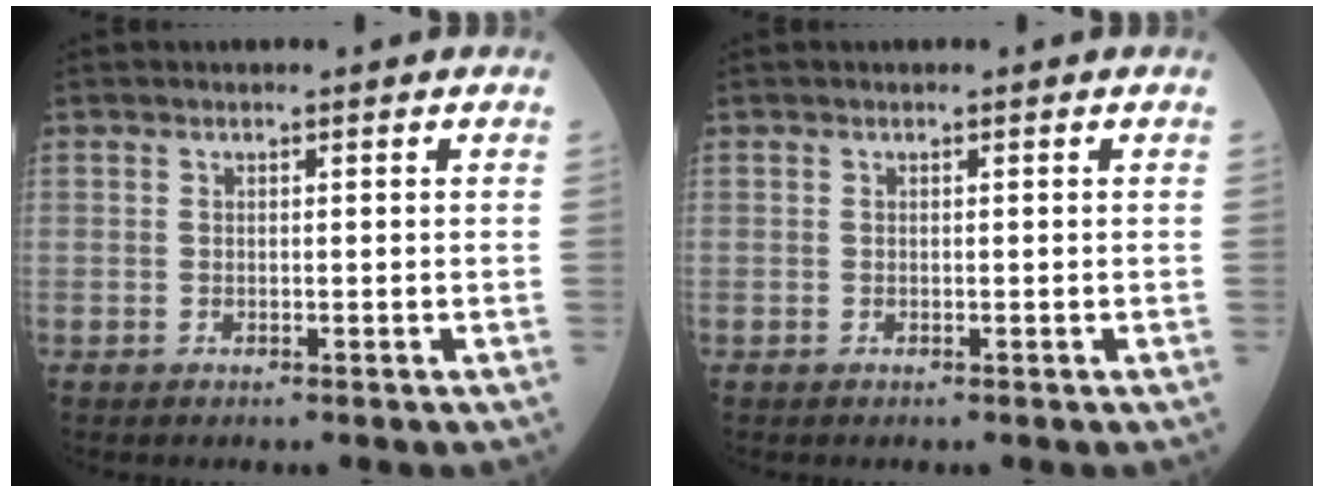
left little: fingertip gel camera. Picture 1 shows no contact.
{"total": 0.0}